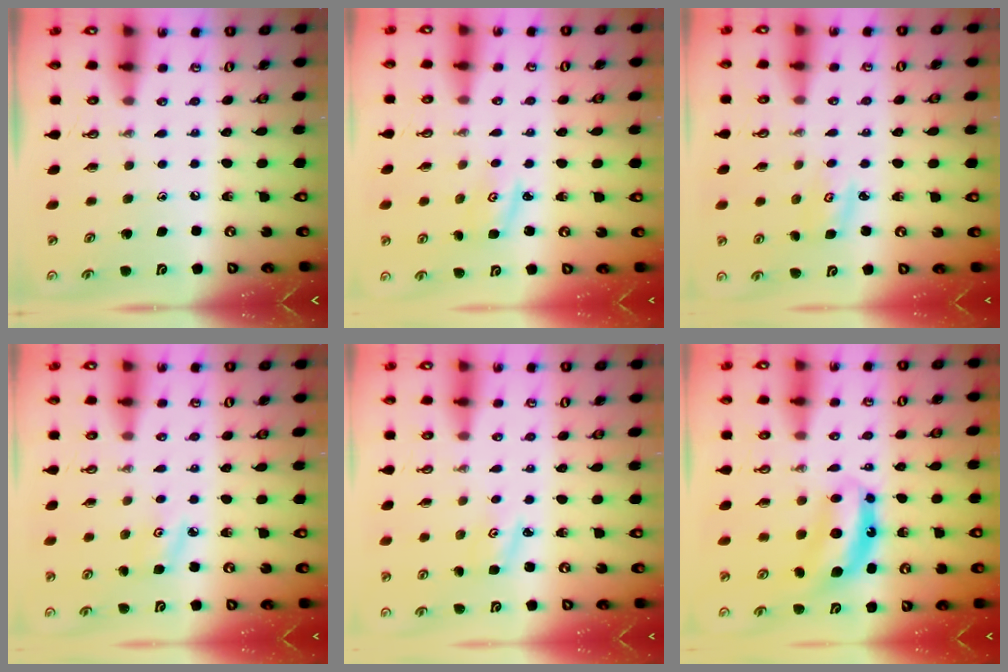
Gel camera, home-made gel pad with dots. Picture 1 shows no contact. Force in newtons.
{"total": 2.8, "press": 2.8, "slide": 0.4}
{"total": 2.6, "press": 2.6, "slide": 0.3}
{"total": 4.0, "press": 3.9, "slide": 0.3}
{"total": 2.9, "press": 2.9, "slide": 0.3}
{"total": 7.6, "press": 7.6, "slide": 0.6}